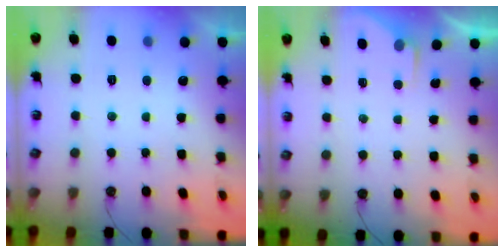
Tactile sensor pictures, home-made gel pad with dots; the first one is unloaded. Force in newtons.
{"total": 2.8, "press": 2.8, "slide": 0.4}